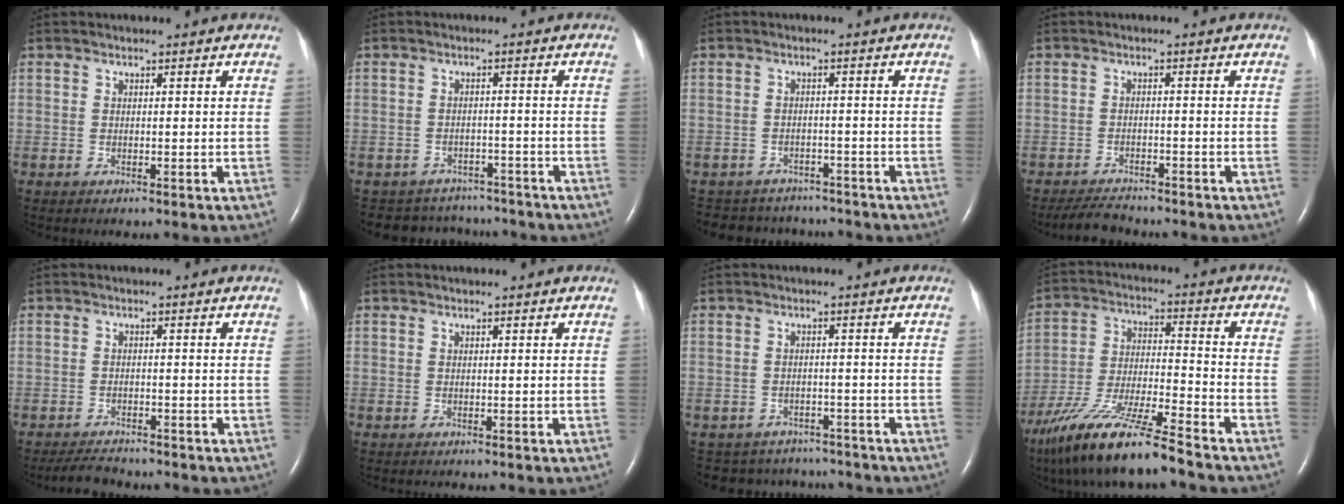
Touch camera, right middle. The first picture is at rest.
{"total": 8.1, "force": [-7.5, 3.0, 0.1], "torque": [-0.004, 0.019, -0.093]}
{"total": 9.3, "force": [-8.5, 3.6, 1.0], "torque": [-0.023, 0.014, -0.105]}
{"total": 4.3, "force": [-4.0, 0.9, 1.1], "torque": [-0.024, -0.014, -0.068]}
{"total": 3.9, "force": [-3.6, 0.9, 1.0], "torque": [-0.022, -0.013, -0.061]}
{"total": 0.0}
{"total": 8.1, "force": [-7.4, 3.3, 0.2], "torque": [-0.007, 0.017, -0.089]}
{"total": 16.0, "force": [-12.5, 1.0, 10.0], "torque": [-0.212, -0.031, -0.230]}